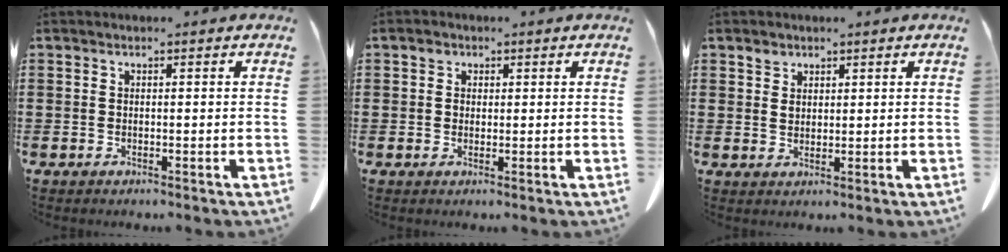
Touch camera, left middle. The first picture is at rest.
{"total": 1.5, "force": [0.8, 1.2, 0.5], "torque": [-0.013, 0.005, 0.016]}
{"total": 2.0, "force": [1.4, 1.2, 0.6], "torque": [-0.015, 0.001, 0.029]}